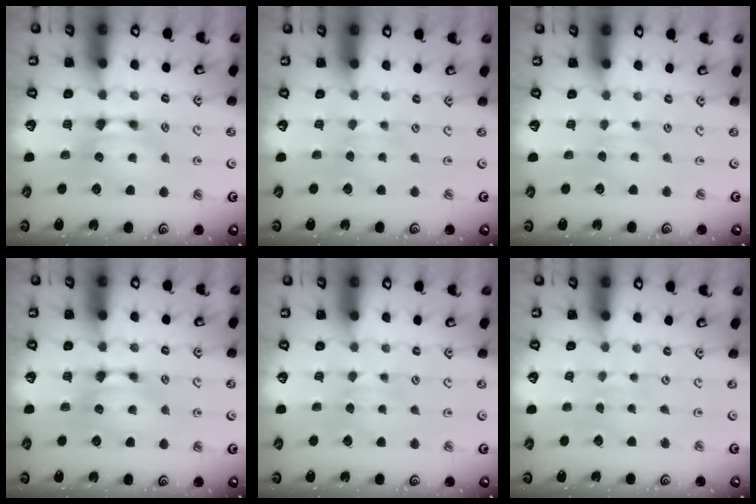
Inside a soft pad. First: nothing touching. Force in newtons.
{"total": 2.9, "press": 2.9, "slide": 0.4}
{"total": 2.7, "press": 2.7, "slide": 0.4}
{"total": 0.0}
{"total": 2.9, "press": 2.9, "slide": 0.4}
{"total": 4.5, "press": 4.5, "slide": 0.1}